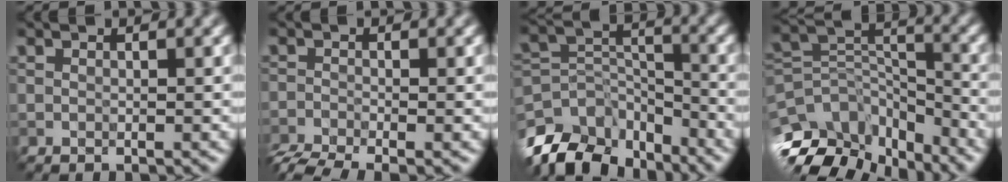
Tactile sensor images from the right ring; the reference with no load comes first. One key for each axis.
{"total": 4.4, "fx": -3.8, "fy": 1.0, "fz": 2.0, "tx": -0.023, "ty": -0.009, "tz": -0.056}
{"total": 9.2, "fx": -7.7, "fy": 4.1, "fz": 3.1, "tx": -0.057, "ty": 0.001, "tz": -0.141}
{"total": 11.7, "fx": -9.6, "fy": 5.4, "fz": 3.8, "tx": -0.083, "ty": 0.014, "tz": -0.159}